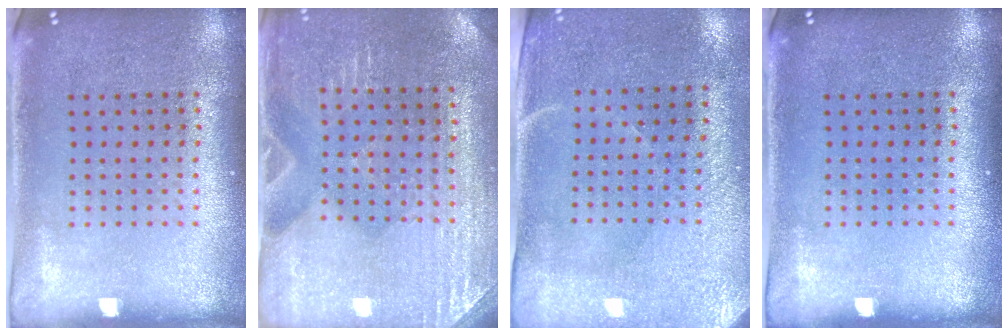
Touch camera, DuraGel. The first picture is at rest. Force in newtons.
{"total": 3.1, "press": 3.1, "slide": 0.1}
{"total": 2.9, "press": 2.5, "slide": 1.5}
{"total": 0.0}